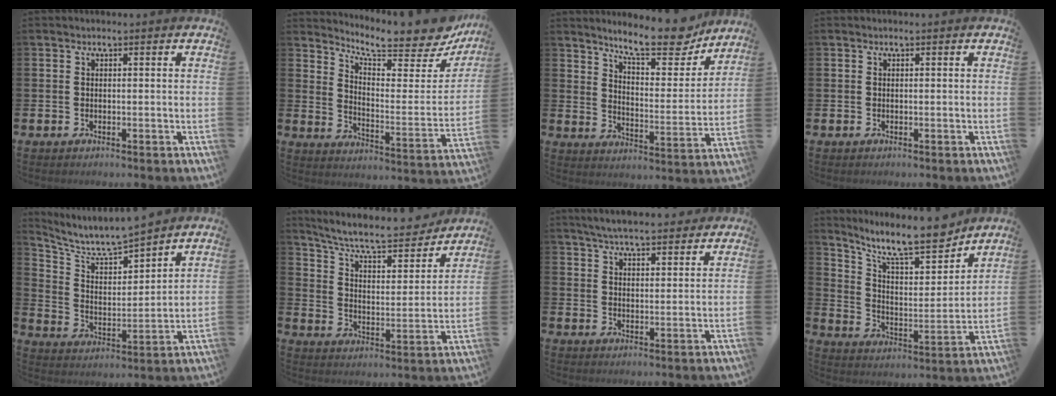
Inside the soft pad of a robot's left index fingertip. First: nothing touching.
{"total": 9.1, "force": [8.6, 1.6, 2.6], "torque": [-0.059, -0.077, 0.147]}
{"total": 11.4, "force": [10.2, 2.4, 4.7], "torque": [-0.085, -0.065, 0.175]}
{"total": 0.0}
{"total": 6.9, "force": [6.6, 0.9, 2.0], "torque": [-0.074, -0.054, 0.109]}
{"total": 8.8, "force": [8.0, 2.0, 3.1], "torque": [-0.089, -0.054, 0.135]}
{"total": 5.5, "force": [5.3, 0.5, 1.0], "torque": [-0.031, -0.026, 0.096]}
{"total": 12.5, "force": [10.8, 2.9, 5.7], "torque": [-0.127, -0.072, 0.185]}